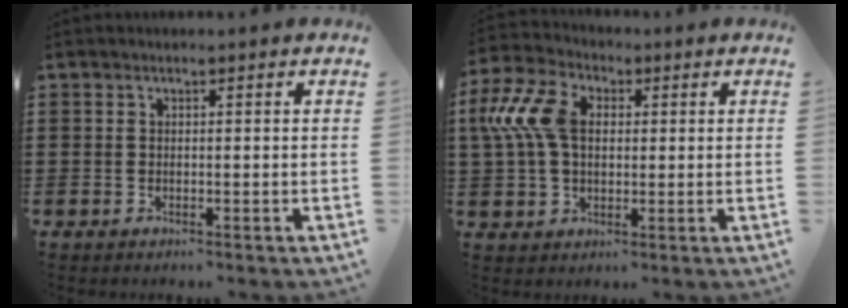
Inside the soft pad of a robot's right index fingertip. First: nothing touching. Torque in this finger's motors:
{"motor_torque": [1.78, 0.13, 0.97, 0.21]}